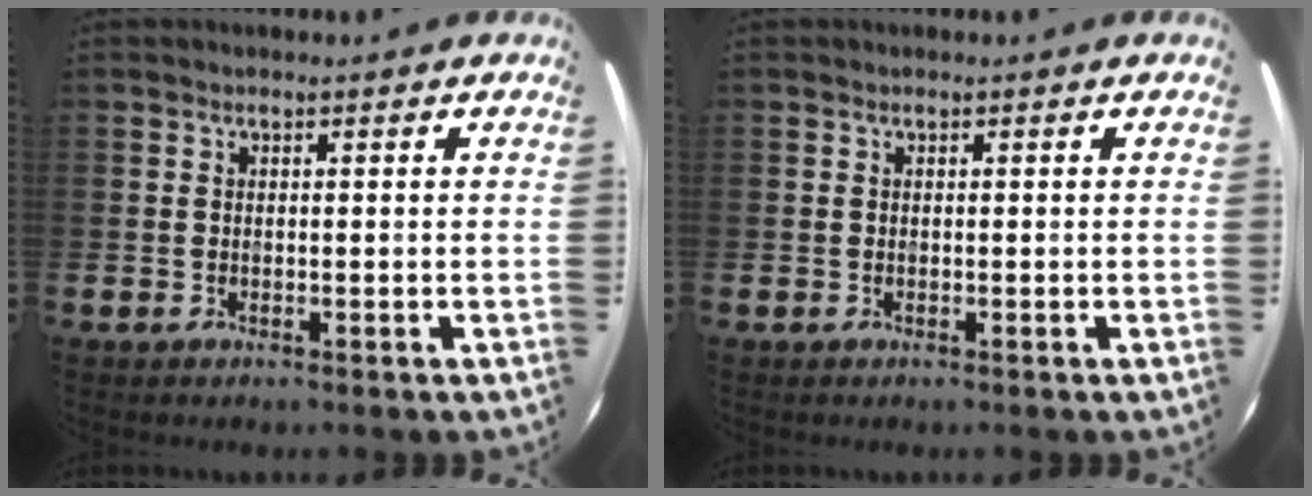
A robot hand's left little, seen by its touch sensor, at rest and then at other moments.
{"total": 0.0}